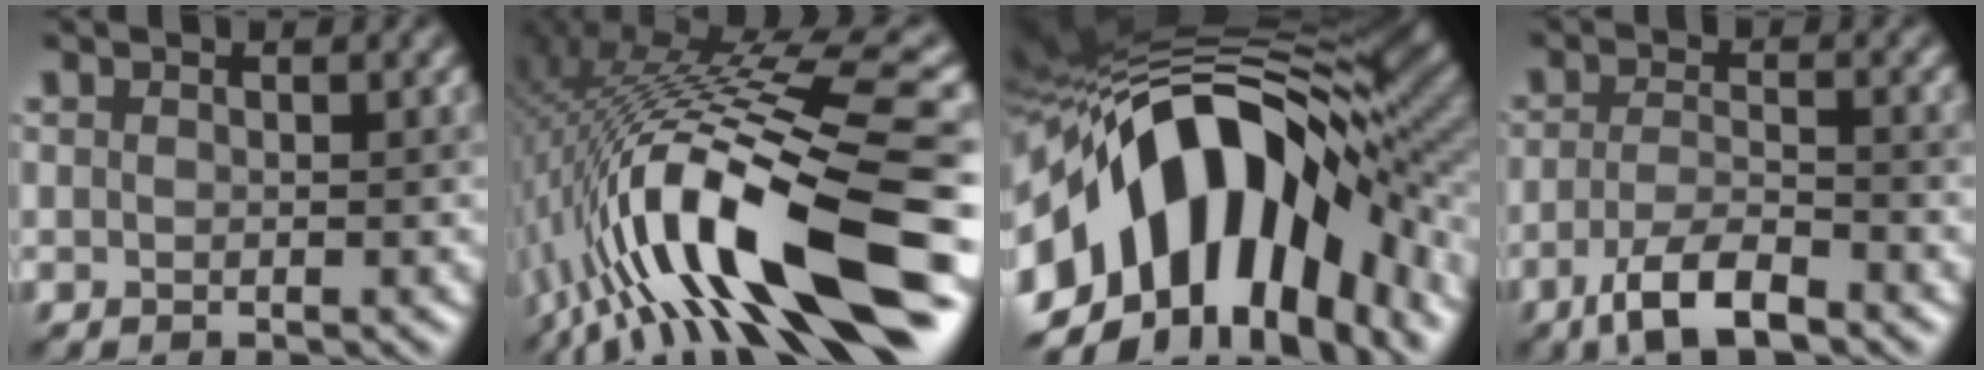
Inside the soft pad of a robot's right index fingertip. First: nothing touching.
{"total": 16.5, "force": [-4.0, 3.0, 15.7], "torque": [-0.264, 0.016, -0.068]}
{"total": 17.0, "force": [-3.3, 9.3, 13.9], "torque": [-0.217, 0.027, -0.065]}
{"total": 4.8, "force": [-3.0, 1.2, 3.5], "torque": [-0.070, -0.004, -0.063]}